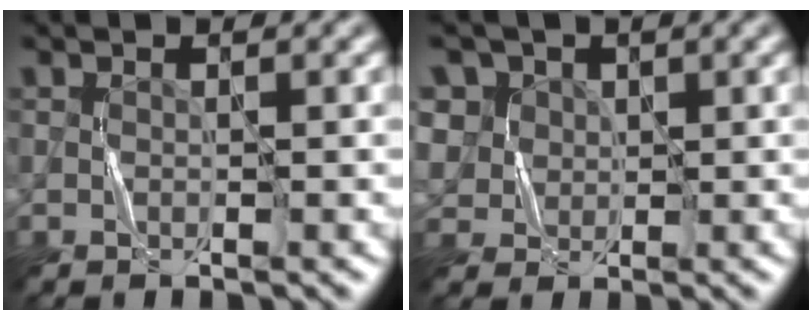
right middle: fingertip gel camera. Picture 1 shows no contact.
{"total": 5.5, "force": [2.4, 4.7, 1.9], "torque": [-0.054, 0.009, 0.041]}